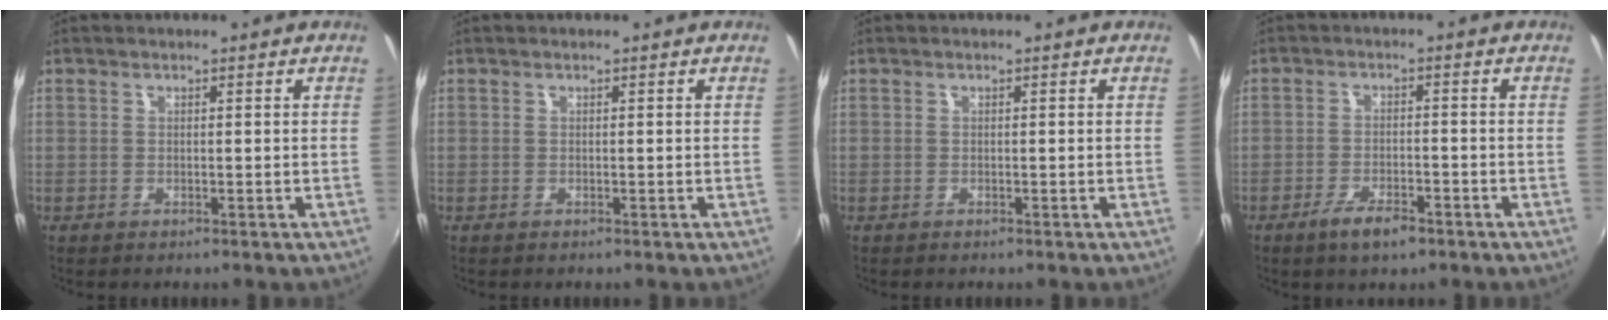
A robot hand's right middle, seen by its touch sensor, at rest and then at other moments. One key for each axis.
{"total": 0.0}
{"total": 0.0}
{"total": 5.3, "fx": -3.6, "fy": 1.8, "fz": 3.5, "tx": -0.084, "ty": -0.009, "tz": -0.063}